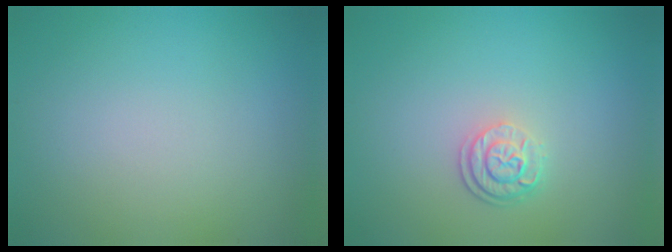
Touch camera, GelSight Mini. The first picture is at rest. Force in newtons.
{"total": 2.5, "press": 1.9, "slide": 1.6}